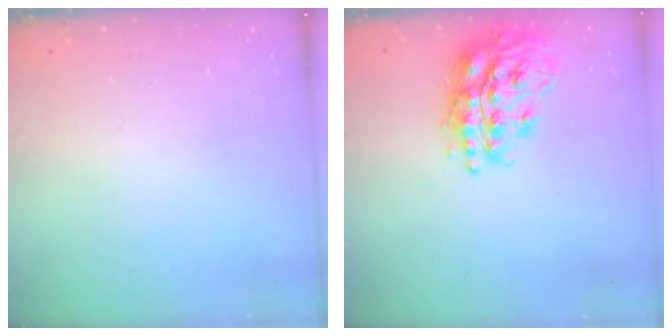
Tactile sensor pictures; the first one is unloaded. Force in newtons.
{"total": 19.6, "press": 19.5, "slide": 1.5}